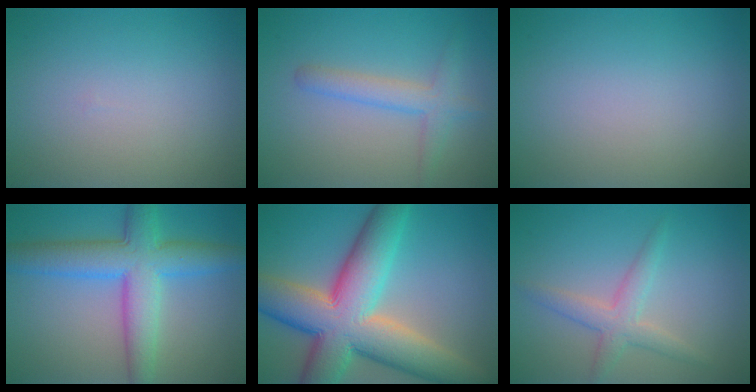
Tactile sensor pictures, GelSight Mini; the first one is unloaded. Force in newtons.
{"total": 2.8, "press": 2.8, "slide": 0.2}
{"total": 0.0}
{"total": 7.3, "press": 7.3, "slide": 0.1}
{"total": 13.2, "press": 13.2, "slide": 0.9}
{"total": 2.8, "press": 2.8, "slide": 0.1}